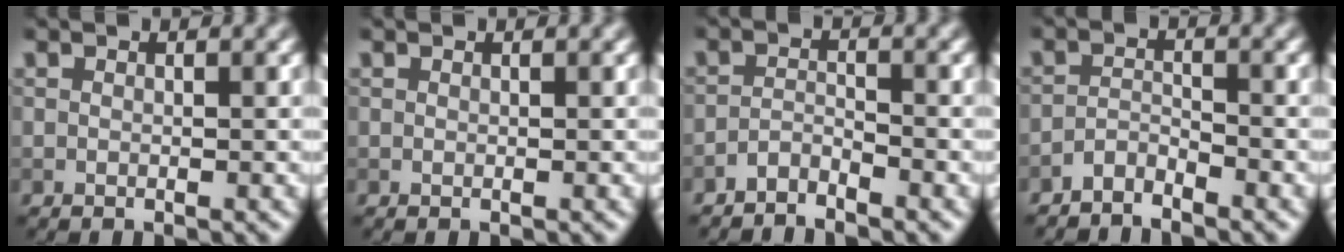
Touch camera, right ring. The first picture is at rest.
{"total": 0.0}
{"total": 1.6, "force": [-1.5, 0.2, 0.5], "torque": [-0.009, 0.006, -0.034]}
{"total": 1.8, "force": [-1.8, 0.3, 0.4], "torque": [-0.007, 0.007, -0.038]}